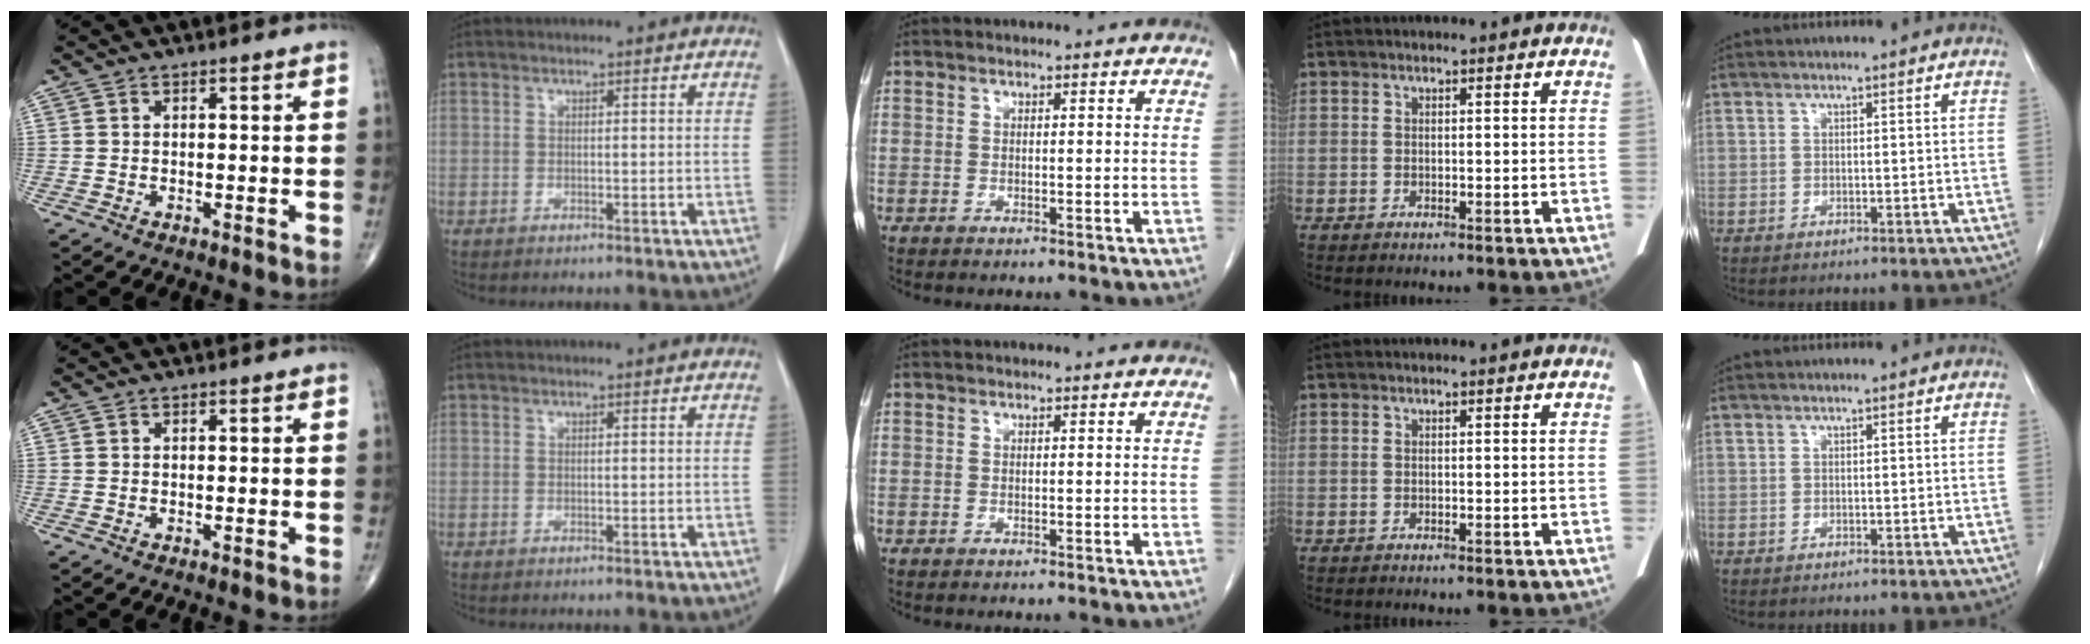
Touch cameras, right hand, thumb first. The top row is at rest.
{}